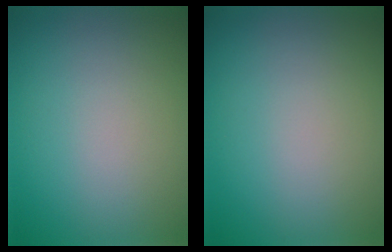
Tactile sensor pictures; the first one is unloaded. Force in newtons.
{"total": 0.0}